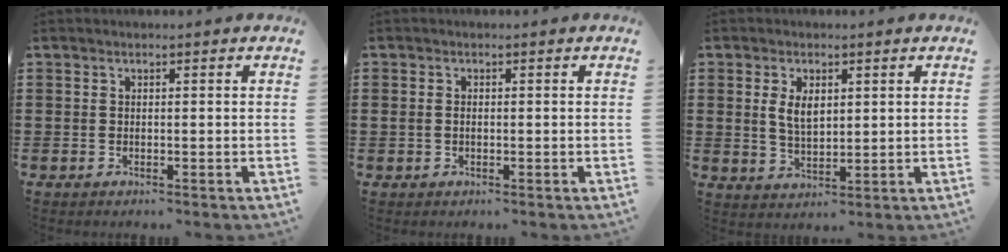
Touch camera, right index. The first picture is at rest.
{"total": 0.9, "force": [-0.1, 0.6, 0.7], "torque": [-0.017, 0.002, -0.003]}
{"total": 4.2, "force": [1.0, 2.3, 3.3], "torque": [-0.062, 0.005, 0.015]}